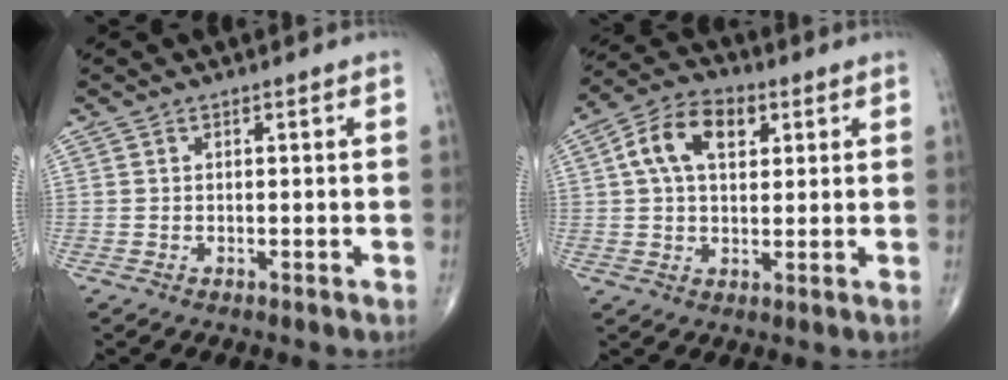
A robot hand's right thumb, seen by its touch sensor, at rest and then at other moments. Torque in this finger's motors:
{"motor_torque": [0.60, 0.66, 1.05, 0.47, 0.07]}